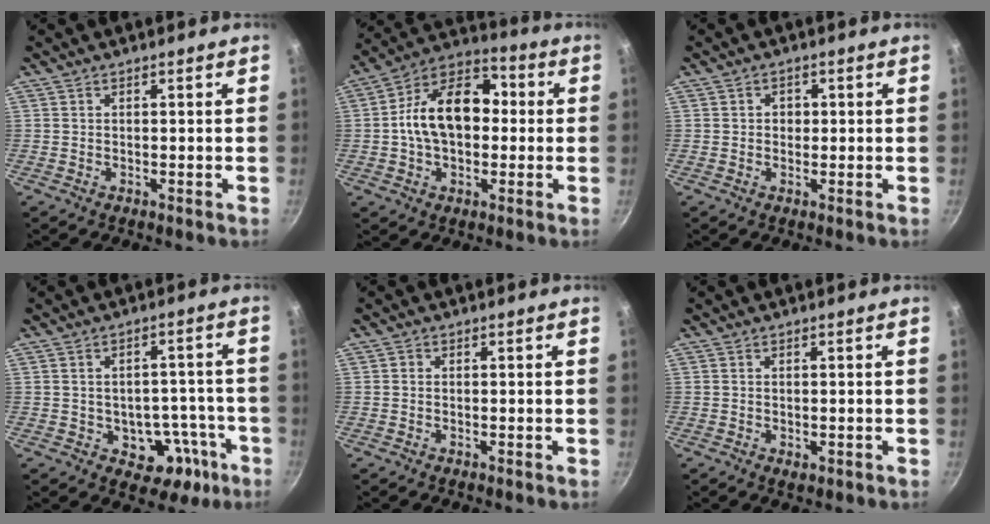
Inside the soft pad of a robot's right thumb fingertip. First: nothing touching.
{"total": 16.7, "force": [0.3, 11.3, 12.2], "torque": [-0.166, 0.041, -0.015]}
{"total": 1.9, "force": [0.1, 1.7, 0.8], "torque": [-0.003, 0.001, 0.000]}
{"total": 10.4, "force": [-4.3, 7.8, 5.4], "torque": [-0.014, 0.048, -0.040]}
{"total": 0.7, "force": [0.0, 0.6, 0.3], "torque": [-0.003, 0.003, -0.002]}
{"total": 1.2, "force": [-0.2, 0.7, 0.9], "torque": [-0.012, -0.003, -0.002]}